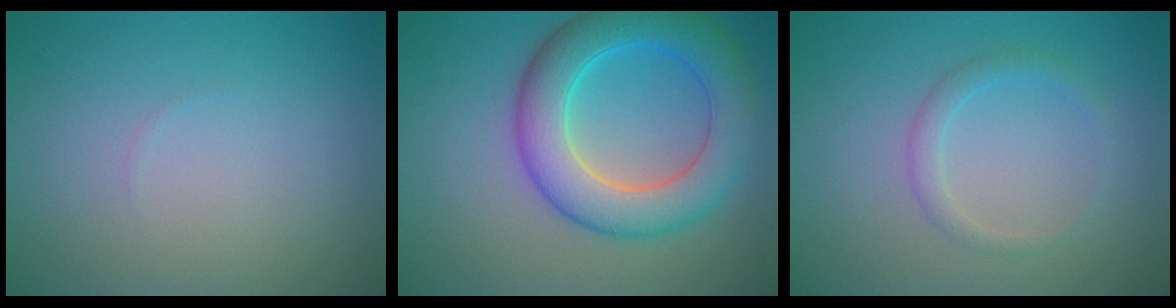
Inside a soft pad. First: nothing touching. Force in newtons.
{"total": 7.6, "press": 7.6, "slide": 0.1}
{"total": 1.5, "press": 1.5, "slide": 0.0}